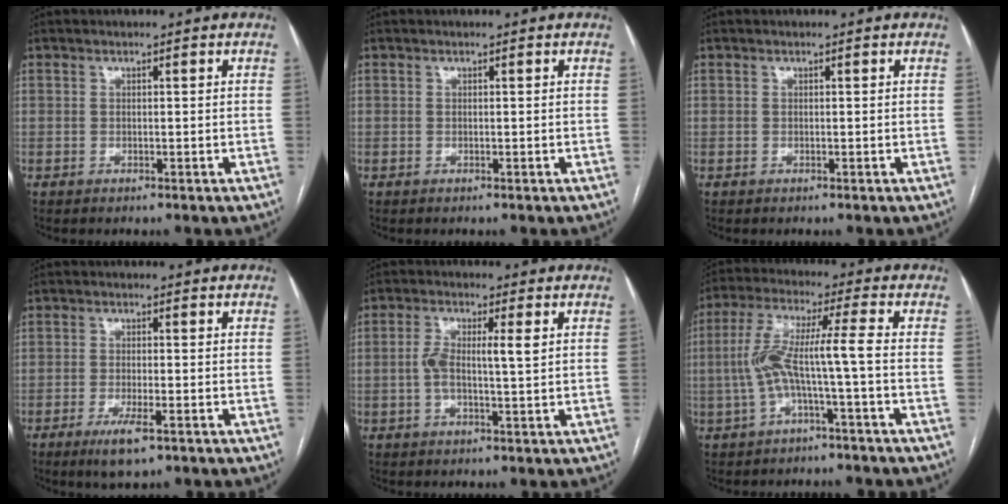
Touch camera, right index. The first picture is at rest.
{"total": 0.0}
{"total": 0.0}
{"total": 4.7, "force": [-2.7, 0.7, 3.8], "torque": [-0.076, -0.010, -0.042]}
{"total": 5.3, "force": [0.7, 0.9, 5.2], "torque": [-0.108, 0.015, 0.011]}
{"total": 8.1, "force": [-1.8, -0.4, 7.9], "torque": [-0.169, 0.031, -0.033]}